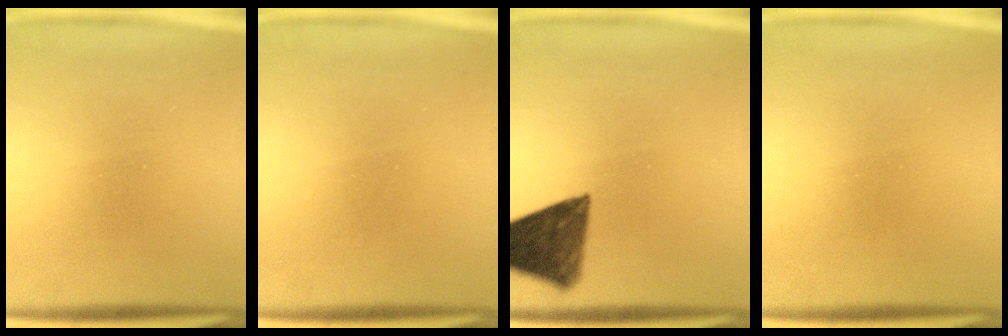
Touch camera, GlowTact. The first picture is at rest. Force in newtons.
{"total": 1.7}
{"total": 10.1}
{"total": 0.5}